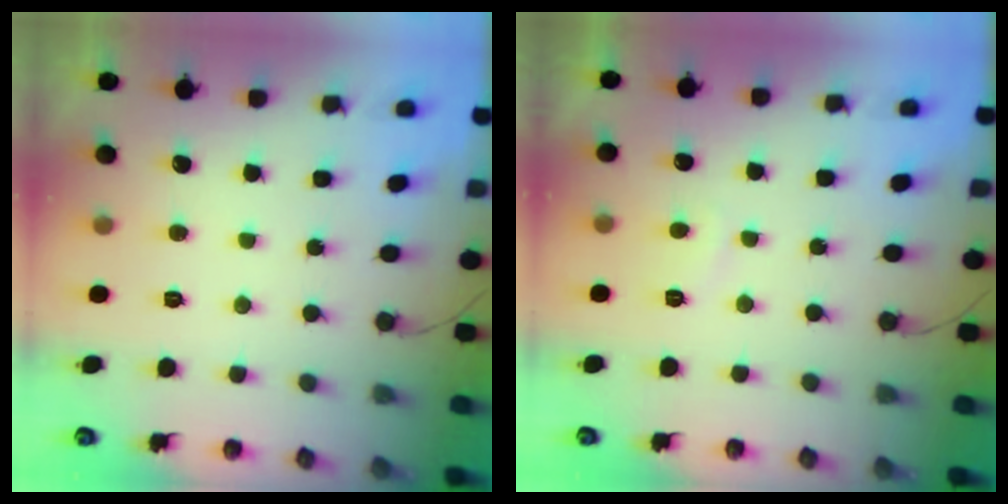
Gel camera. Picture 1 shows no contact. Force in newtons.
{"total": 2.0, "press": 1.9, "slide": 0.6}